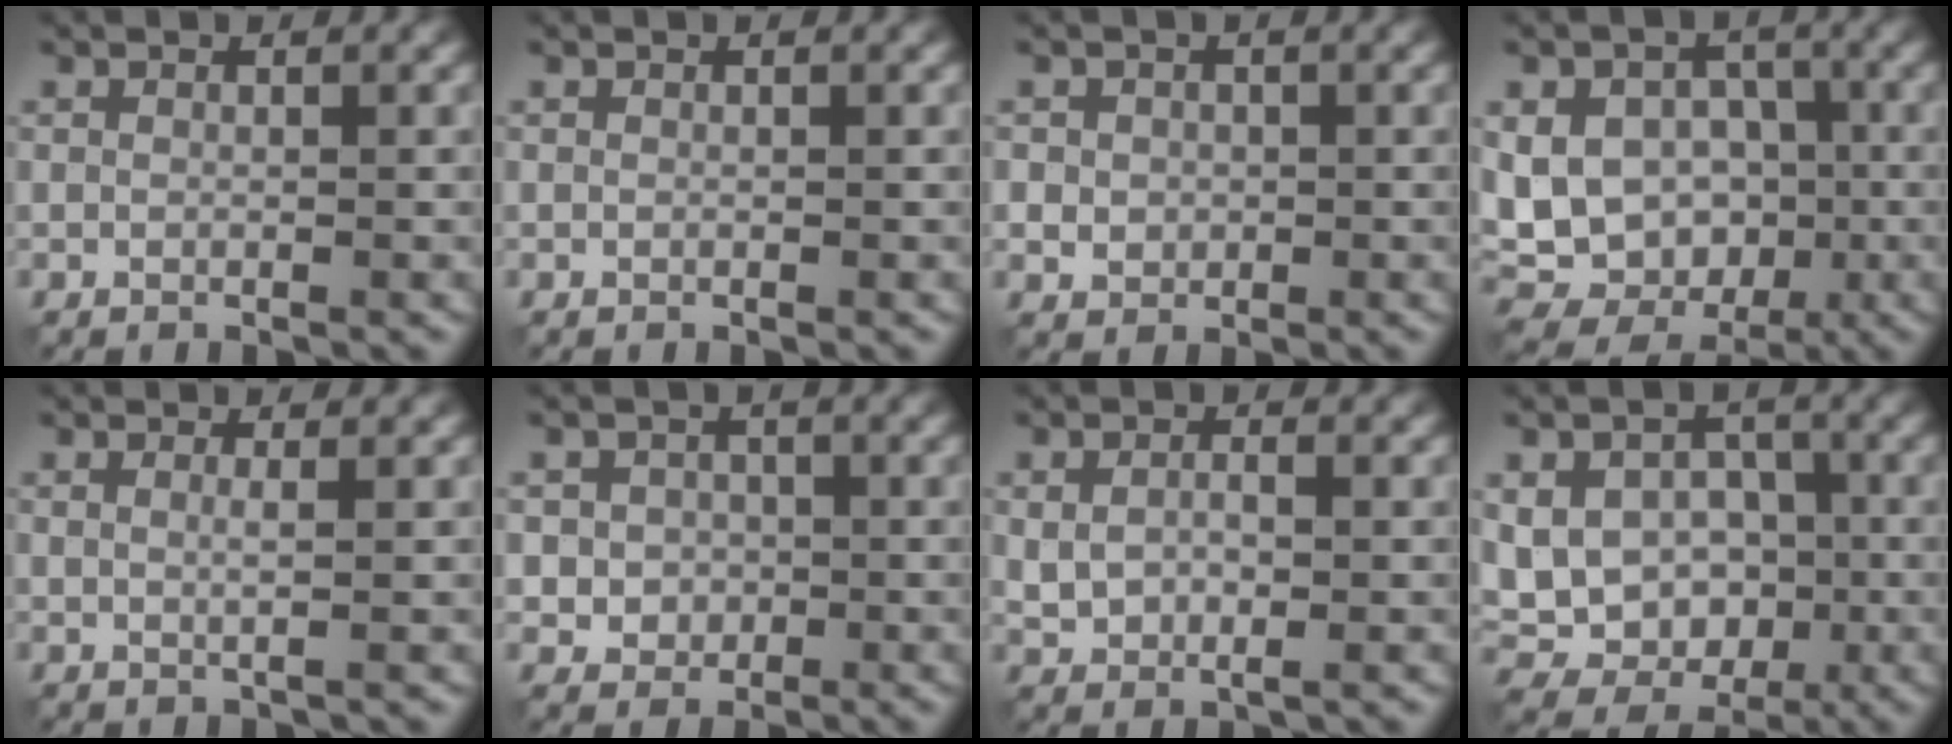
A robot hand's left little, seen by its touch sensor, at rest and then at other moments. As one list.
[{"total": 0.0}, {"total": 1.7, "force": [0.1, 1.6, 0.6], "torque": [-0.006, -0.004, 0.004]}, {"total": 12.4, "force": [-0.9, 10.6, 6.4], "torque": [-0.107, 0.028, -0.024]}, {"total": 1.1, "force": [0.3, 0.3, 1.0], "torque": [-0.017, 0.000, 0.002]}, {"total": 2.6, "force": [-0.1, 2.4, 0.9], "torque": [-0.005, -0.004, -0.007]}, {"total": 3.1, "force": [0.2, 1.9, 2.5], "torque": [-0.056, -0.002, 0.004]}, {"total": 9.5, "force": [-0.5, 7.7, 5.5], "torque": [-0.074, 0.005, -0.012]}]